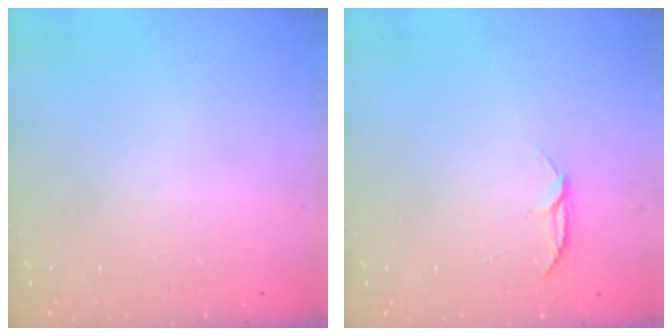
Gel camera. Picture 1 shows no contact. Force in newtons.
{"total": 4.0, "press": 4.0, "slide": 0.4}